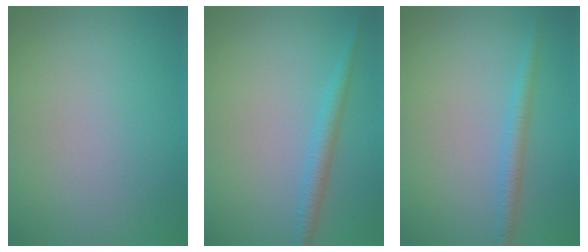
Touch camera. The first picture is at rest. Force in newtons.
{"total": 2.1, "press": 2.1, "slide": 0.1}
{"total": 1.8, "press": 1.8, "slide": 0.1}